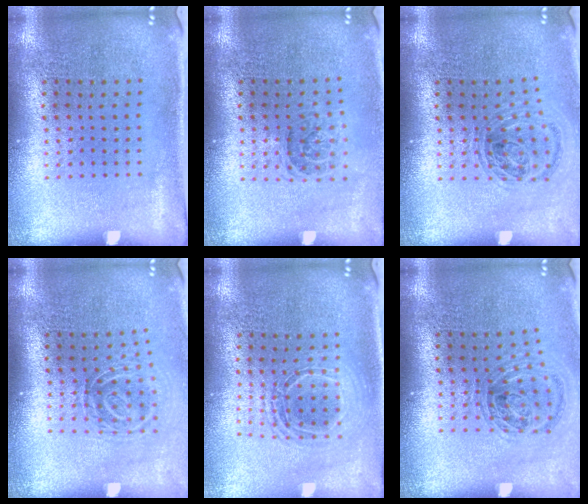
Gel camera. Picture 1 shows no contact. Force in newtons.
{"total": 1.2, "press": 1.0, "slide": 0.6}
{"total": 0.9, "press": 0.9, "slide": 0.2}
{"total": 1.8, "press": 1.2, "slide": 1.4}
{"total": 1.6, "press": 1.4, "slide": 0.9}
{"total": 1.1, "press": 1.0, "slide": 0.3}